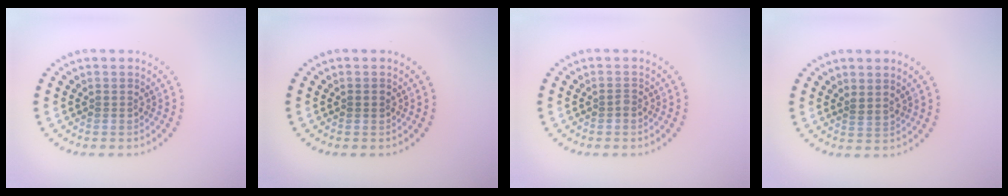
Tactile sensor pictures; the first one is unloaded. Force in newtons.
{"total": 0.7, "press": 0.7, "slide": 0.1}
{"total": 0.6, "press": 0.5, "slide": 0.3}
{"total": 0.7, "press": 0.5, "slide": 0.6}